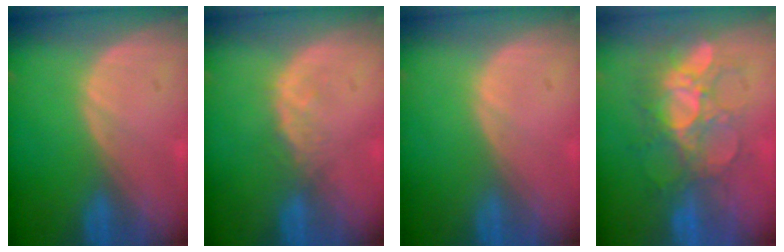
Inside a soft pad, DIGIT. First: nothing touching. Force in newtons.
{"total": 1.9, "press": 1.9, "slide": 0.3}
{"total": 0.0}
{"total": 9.6, "press": 8.5, "slide": 4.4}